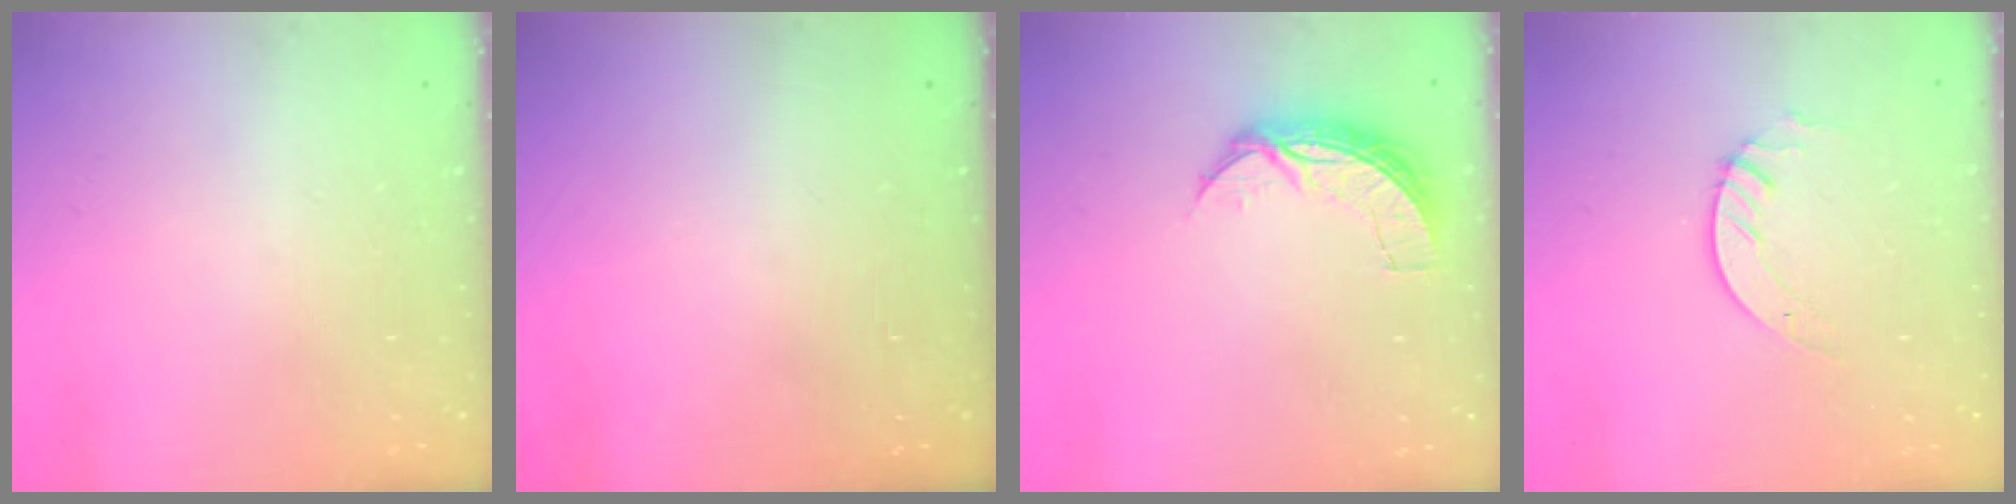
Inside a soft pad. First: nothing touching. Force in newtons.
{"total": 0.0}
{"total": 6.9, "press": 6.9, "slide": 0.6}
{"total": 3.0, "press": 3.0, "slide": 0.2}